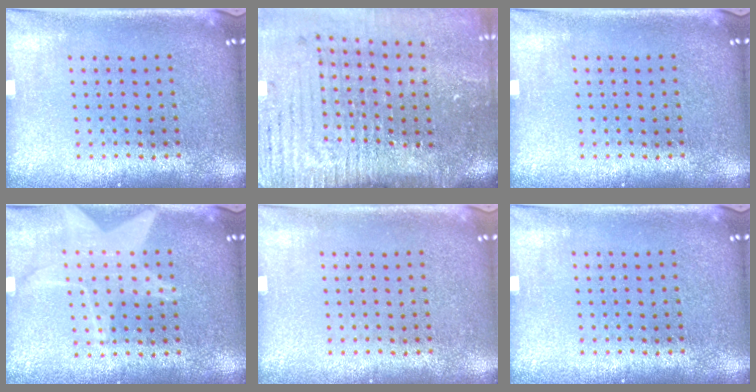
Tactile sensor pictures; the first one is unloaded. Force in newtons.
{"total": 5.2, "press": 4.3, "slide": 2.9}
{"total": 0.0}
{"total": 1.5, "press": 1.5, "slide": 0.2}
{"total": 0.0}
{"total": 0.0}